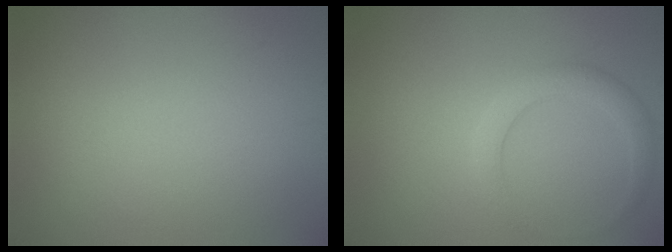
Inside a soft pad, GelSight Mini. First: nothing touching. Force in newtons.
{"total": 2.4, "press": 2.4, "slide": 0.1}